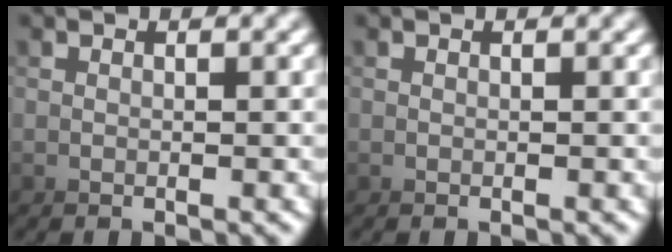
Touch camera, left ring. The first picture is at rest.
{"total": 0.0}